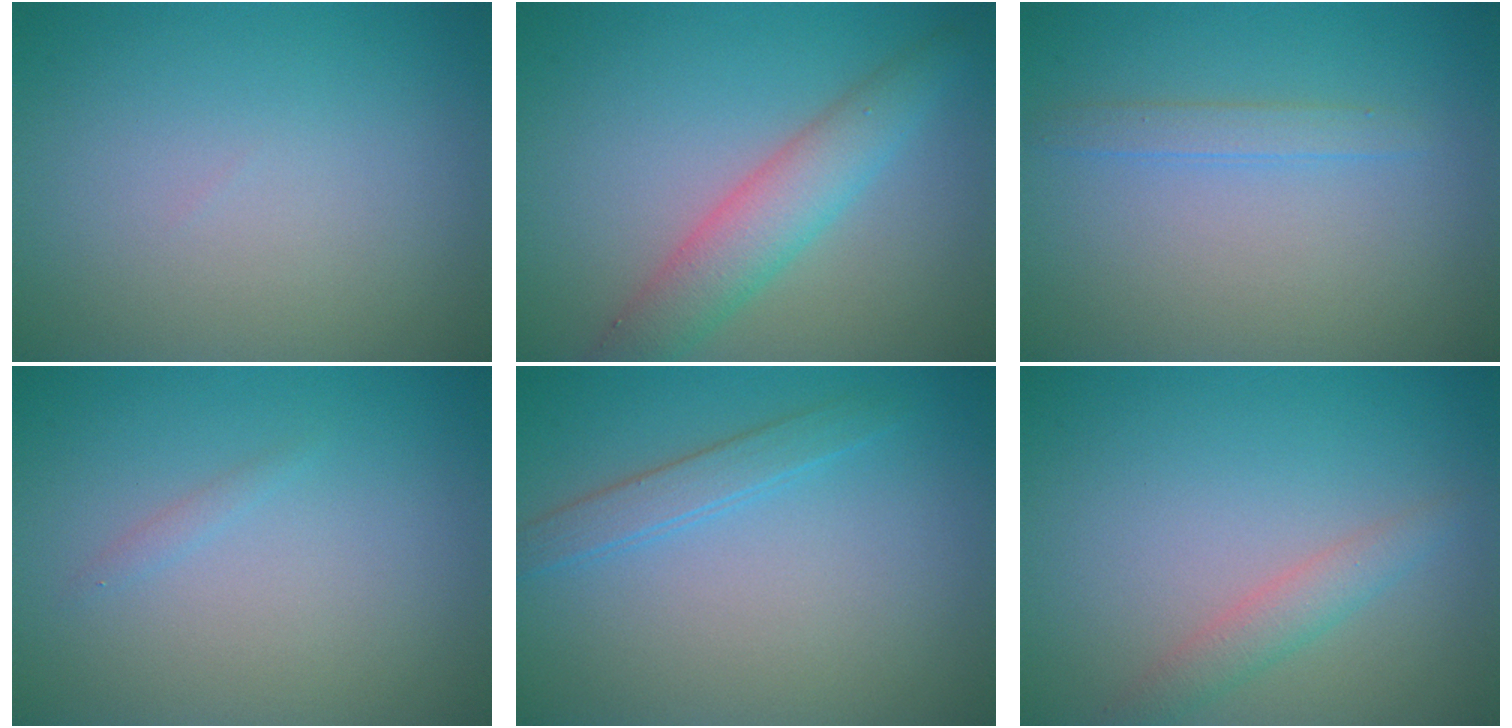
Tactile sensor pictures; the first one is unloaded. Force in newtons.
{"total": 4.3, "press": 4.3, "slide": 0.1}
{"total": 1.4, "press": 1.4, "slide": 0.1}
{"total": 1.1, "press": 1.1, "slide": 0.2}
{"total": 1.9, "press": 1.9, "slide": 0.1}
{"total": 2.0, "press": 2.0, "slide": 0.0}